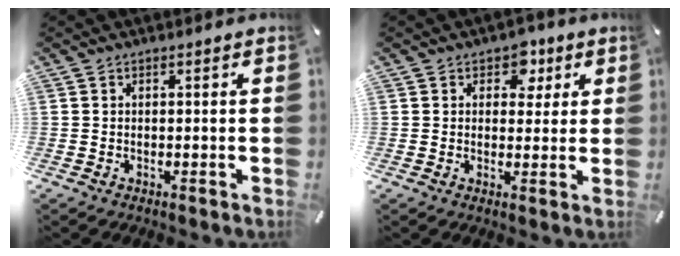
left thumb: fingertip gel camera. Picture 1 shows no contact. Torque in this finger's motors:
{"motor_torque": [0.67, 0.50, 0.24, -0.29, 0.02]}